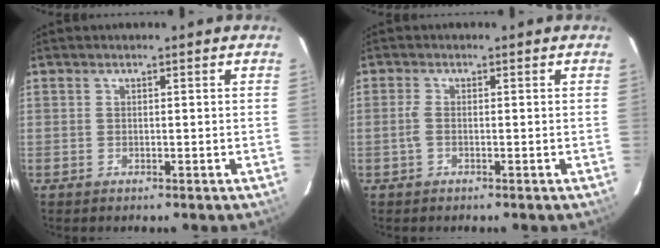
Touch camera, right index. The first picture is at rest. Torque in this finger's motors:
{"motor_torque": [0.09, 0.01, 0.17, 0.05]}